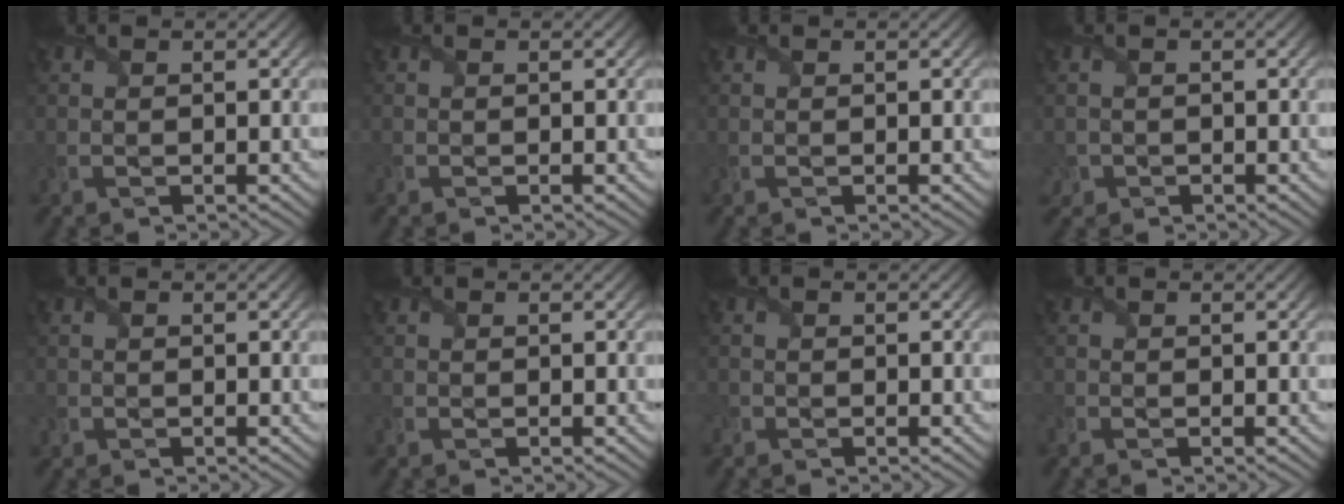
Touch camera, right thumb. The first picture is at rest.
{"total": 0.5, "force": [-0.4, 0.2, 0.1], "torque": [-0.004, -0.002, -0.008]}
{"total": 0.0}
{"total": 1.5, "force": [-0.7, 1.3, 0.0], "torque": [-0.006, -0.005, -0.015]}
{"total": 0.7, "force": [-0.4, 0.6, -0.1], "torque": [0.001, -0.003, -0.012]}
{"total": 0.8, "force": [-0.5, 0.5, 0.3], "torque": [-0.009, -0.004, -0.009]}
{"total": 1.3, "force": [-1.0, 0.8, 0.3], "torque": [-0.014, -0.005, -0.021]}
{"total": 1.4, "force": [-0.9, 0.8, 0.7], "torque": [-0.024, -0.006, -0.020]}